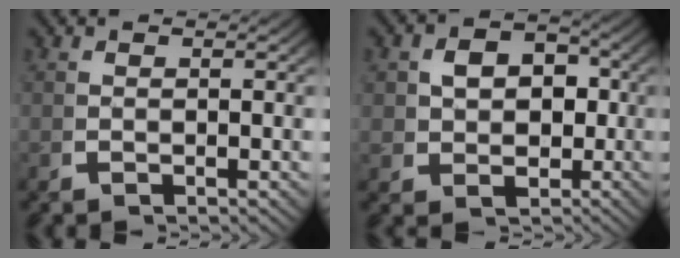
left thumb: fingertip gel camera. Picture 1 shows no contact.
{"total": 5.2, "force": [0.4, 4.1, 3.1], "torque": [-0.056, -0.019, 0.022]}